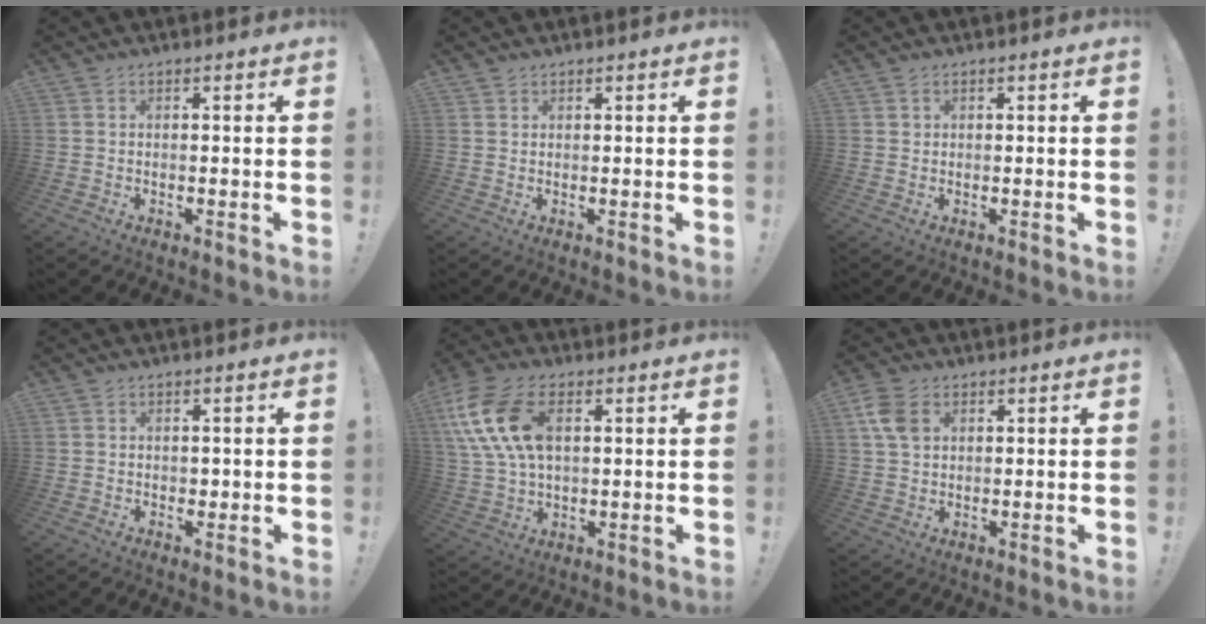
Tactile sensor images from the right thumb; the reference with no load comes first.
{"total": 0.8, "force": [0.7, 0.4, 0.1], "torque": [-0.002, -0.002, 0.014]}
{"total": 0.8, "force": [0.5, 0.6, 0.1], "torque": [0.002, -0.001, 0.008]}
{"total": 1.1, "force": [0.2, 1.1, 0.3], "torque": [0.001, 0.000, 0.002]}
{"total": 16.9, "force": [5.2, 10.3, 12.3], "torque": [-0.252, -0.002, 0.097]}
{"total": 7.5, "force": [2.5, 5.2, 4.8], "torque": [-0.099, 0.004, 0.050]}